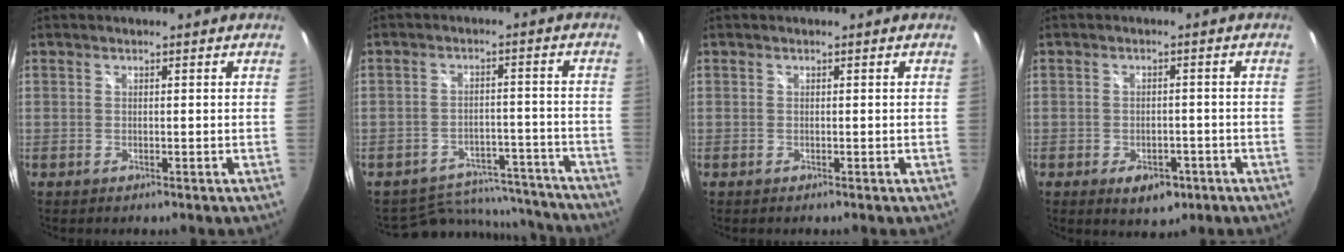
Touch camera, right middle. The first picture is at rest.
{"total": 14.6, "force": [-13.4, 5.3, 2.6], "torque": [-0.056, 0.028, -0.166]}
{"total": 0.0}
{"total": 5.8, "force": [-3.2, 3.5, 3.4], "torque": [-0.061, -0.003, -0.036]}